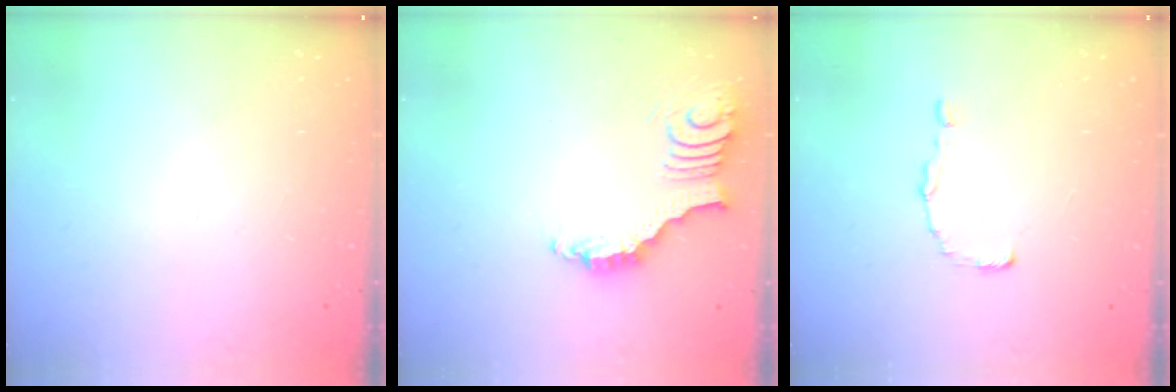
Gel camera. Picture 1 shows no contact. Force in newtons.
{"total": 3.1, "press": 3.1, "slide": 0.5}
{"total": 0.0}